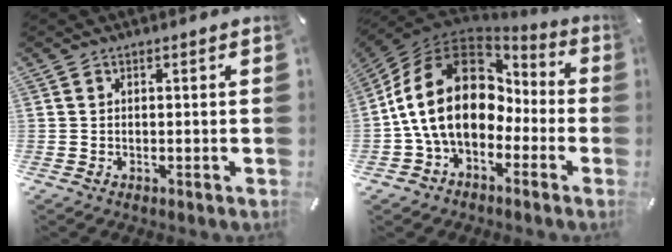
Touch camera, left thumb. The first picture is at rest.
{"total": 21.0, "force": [0.6, 15.2, 14.5], "torque": [-0.298, 0.018, 0.012]}